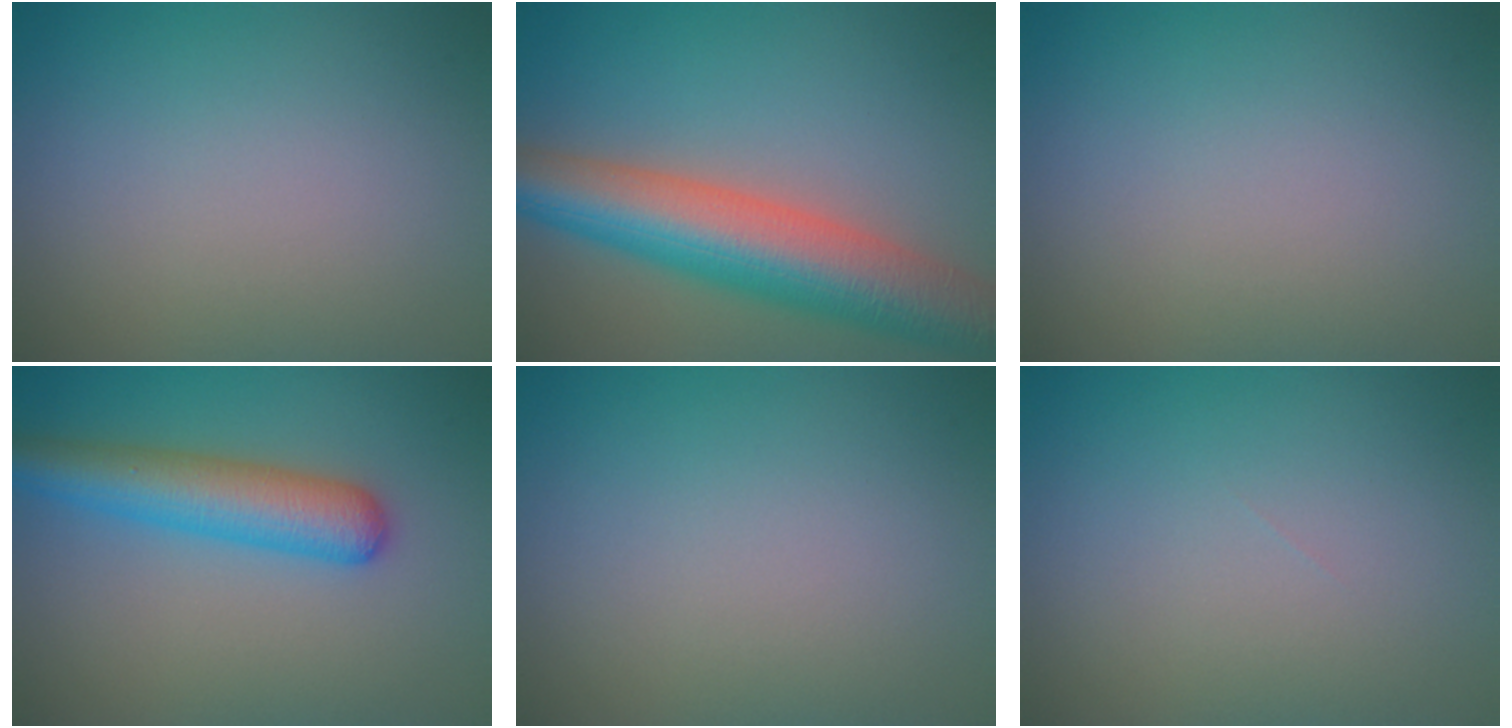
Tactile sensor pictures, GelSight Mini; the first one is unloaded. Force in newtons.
{"total": 10.3, "press": 10.3, "slide": 0.6}
{"total": 0.0}
{"total": 5.3, "press": 5.3, "slide": 0.2}
{"total": 0.0}
{"total": 0.0}